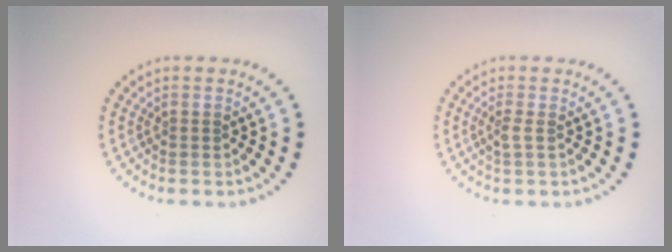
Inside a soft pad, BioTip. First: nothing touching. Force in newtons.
{"total": 0.9, "press": 0.7, "slide": 0.6}